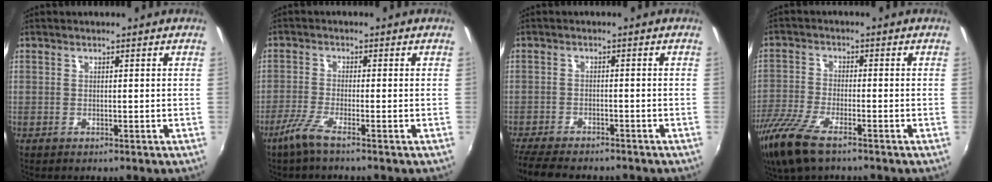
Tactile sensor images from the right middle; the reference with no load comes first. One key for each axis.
{"total": 4.2, "fx": -3.0, "fy": -0.3, "fz": 2.9, "tx": -0.076, "ty": -0.008, "tz": -0.061}
{"total": 10.1, "fx": -8.8, "fy": 2.5, "fz": 4.3, "tx": -0.107, "ty": -0.026, "tz": -0.145}
{"total": 10.9, "fx": -7.5, "fy": 3.1, "fz": 7.2, "tx": -0.172, "ty": -0.034, "tz": -0.153}